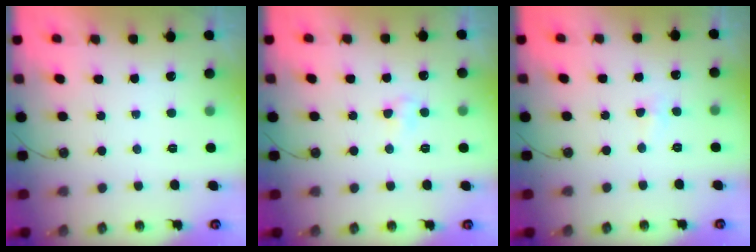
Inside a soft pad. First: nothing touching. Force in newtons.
{"total": 2.9, "press": 2.7, "slide": 0.9}
{"total": 2.7, "press": 2.0, "slide": 1.8}